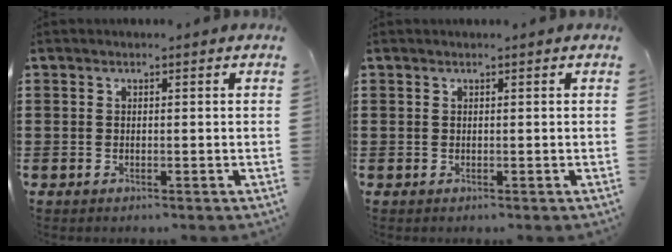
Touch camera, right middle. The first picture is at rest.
{"total": 0.0}